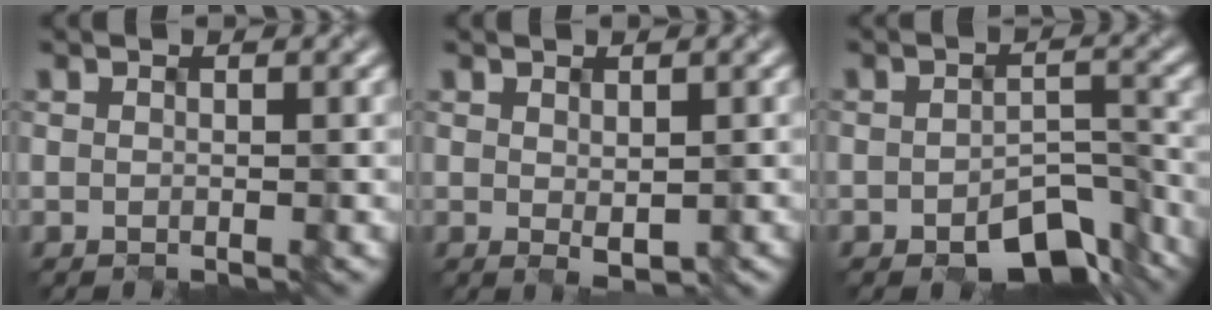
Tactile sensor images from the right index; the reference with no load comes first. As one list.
[{"total": 1.2, "force": [0.2, 0.7, 0.9], "torque": [-0.017, -0.006, 0.015]}, {"total": 5.9, "force": [-3.5, 3.1, 3.6], "torque": [-0.055, -0.015, -0.043]}]